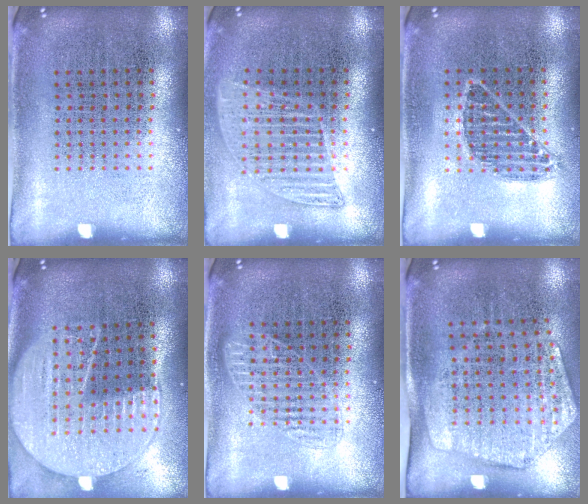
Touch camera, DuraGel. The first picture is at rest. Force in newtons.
{"total": 1.3, "press": 1.1, "slide": 0.6}
{"total": 0.7, "press": 0.7, "slide": 0.2}
{"total": 2.0, "press": 1.9, "slide": 0.8}
{"total": 1.6, "press": 1.6, "slide": 0.3}
{"total": 1.9, "press": 1.6, "slide": 1.0}